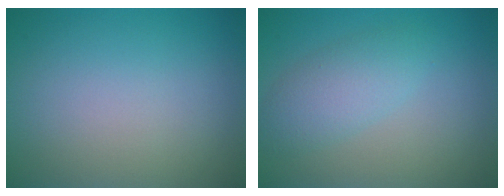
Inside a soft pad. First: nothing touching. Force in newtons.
{"total": 3.2, "press": 3.2, "slide": 0.1}